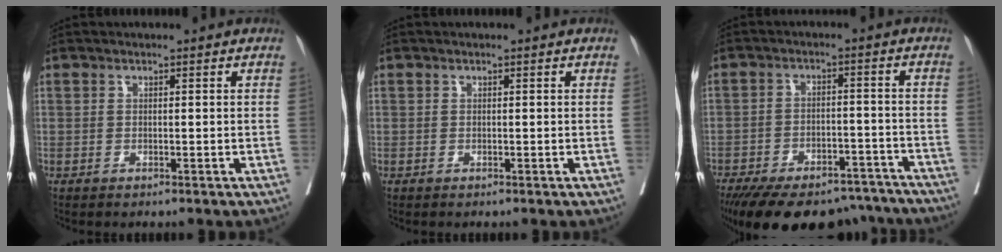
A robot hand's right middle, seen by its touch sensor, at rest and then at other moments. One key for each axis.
{"total": 0.0}
{"total": 22.8, "fx": -18.7, "fy": 8.8, "fz": 9.5, "tx": -0.177, "ty": -0.009, "tz": -0.252}